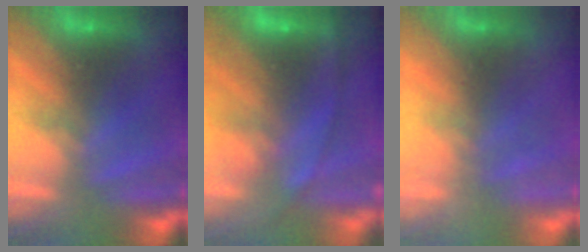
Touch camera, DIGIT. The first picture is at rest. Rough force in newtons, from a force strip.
{"total": 8.2}
{"total": 2.0}